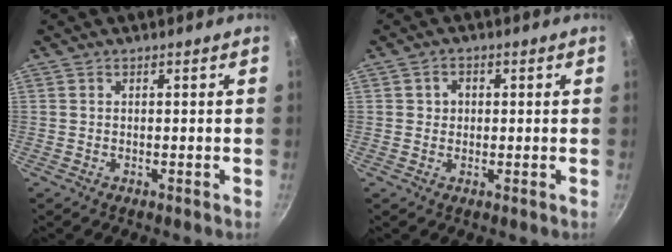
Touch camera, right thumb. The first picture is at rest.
{"total": 2.6, "force": [0.4, 2.3, 1.2], "torque": [-0.005, 0.003, 0.002]}